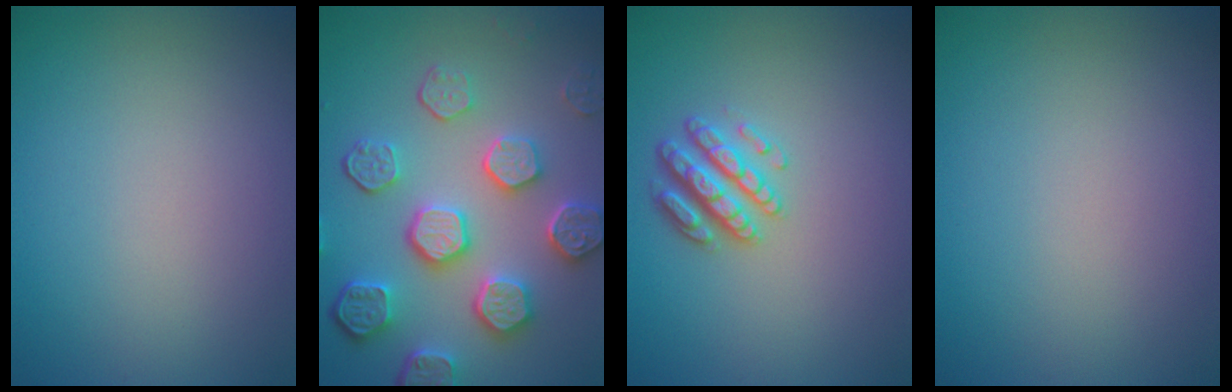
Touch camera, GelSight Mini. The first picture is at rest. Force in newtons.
{"total": 7.0, "press": 5.7, "slide": 4.2}
{"total": 2.9, "press": 2.8, "slide": 1.1}
{"total": 0.0}